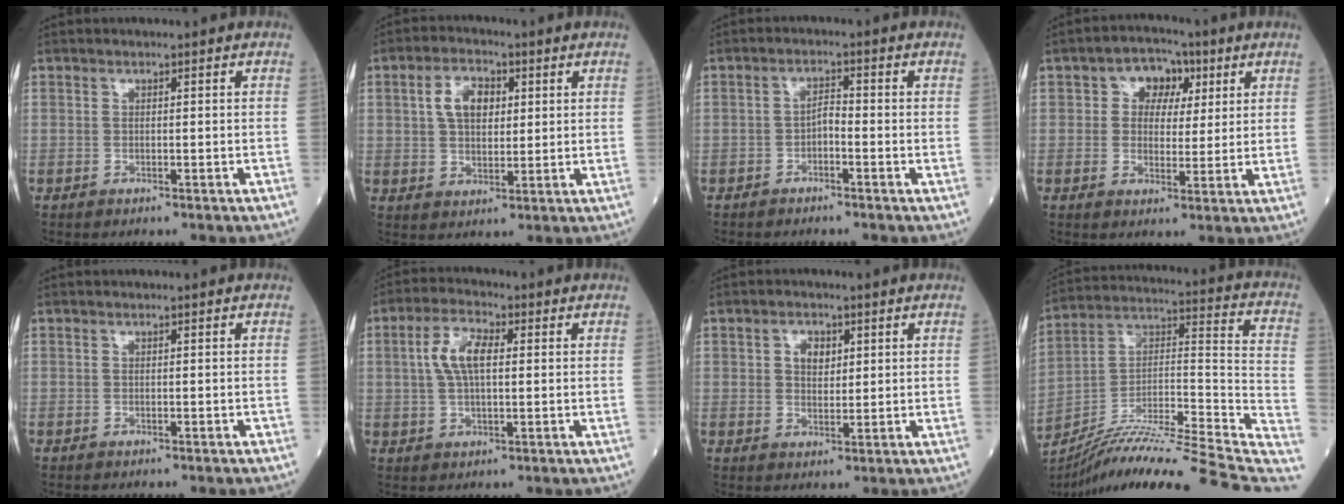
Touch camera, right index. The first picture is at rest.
{"total": 6.4, "force": [1.9, 3.7, 4.8], "torque": [-0.091, 0.015, 0.037]}
{"total": 1.9, "force": [-1.1, 0.6, 1.4], "torque": [-0.019, 0.006, -0.022]}
{"total": 6.1, "force": [2.3, 4.6, 3.4], "torque": [-0.041, 0.021, 0.034]}
{"total": 0.0}
{"total": 6.5, "force": [1.4, 2.4, 5.8], "torque": [-0.124, 0.012, 0.027]}
{"total": 3.3, "force": [1.2, 2.1, 2.2], "torque": [-0.036, 0.005, 0.022]}
{"total": 28.6, "force": [-23.9, 0.5, 15.7], "torque": [-0.192, 0.010, -0.367]}